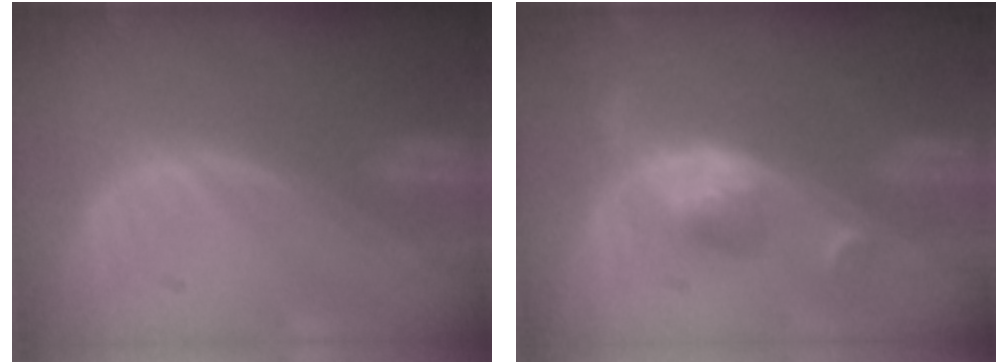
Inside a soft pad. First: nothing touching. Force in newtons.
{"total": 5.2, "press": 4.8, "slide": 2.0}